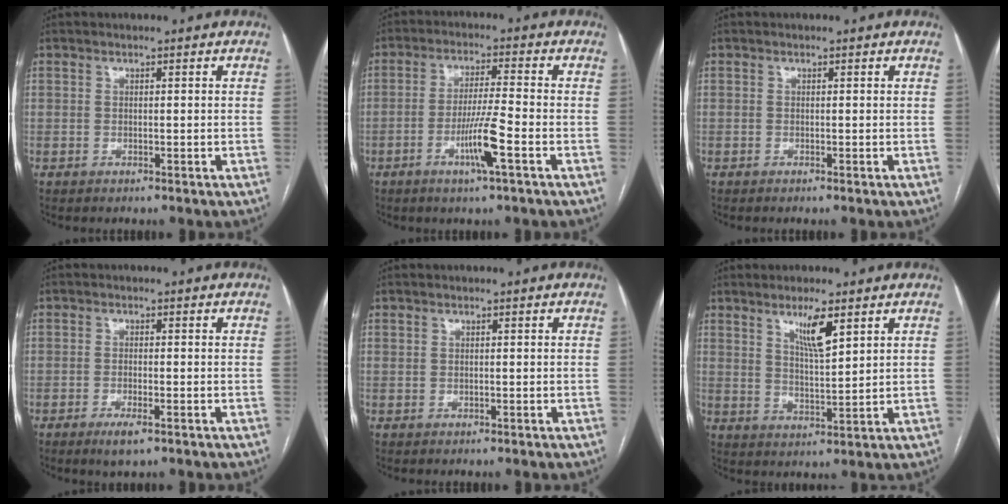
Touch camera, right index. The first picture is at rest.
{"total": 7.0, "force": [-2.9, -0.4, 6.4], "torque": [-0.122, -0.008, -0.054]}
{"total": 0.0}
{"total": 3.3, "force": [-1.9, 0.7, 2.6], "torque": [-0.048, -0.004, -0.031]}
{"total": 0.0}
{"total": 5.9, "force": [3.4, 0.6, 4.8], "torque": [-0.086, -0.009, 0.063]}